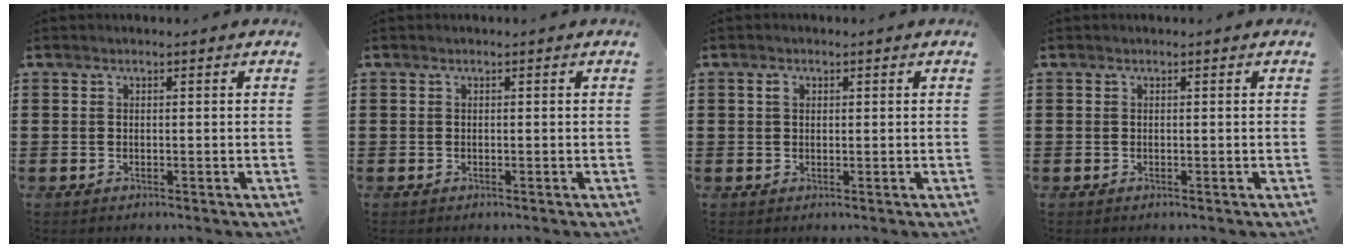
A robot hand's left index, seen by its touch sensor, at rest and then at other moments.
{"total": 0.0}
{"total": 1.4, "force": [0.5, 0.9, 0.9], "torque": [-0.020, 0.008, 0.008]}
{"total": 0.0}